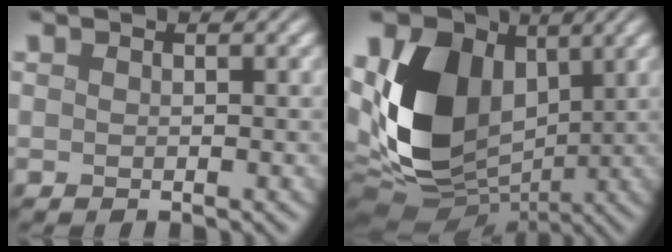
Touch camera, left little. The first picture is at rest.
{"total": 11.3, "force": [1.0, 8.1, 7.9], "torque": [-0.165, -0.005, 0.008]}